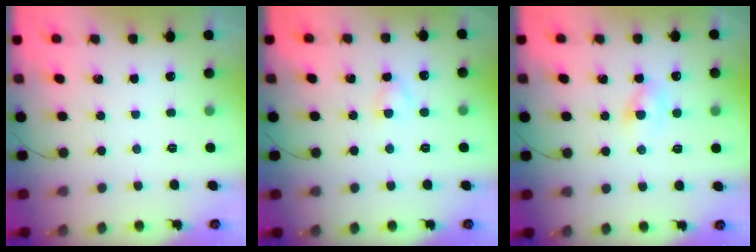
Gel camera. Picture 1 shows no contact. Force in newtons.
{"total": 2.7, "press": 2.5, "slide": 1.0}
{"total": 2.4, "press": 2.2, "slide": 1.0}